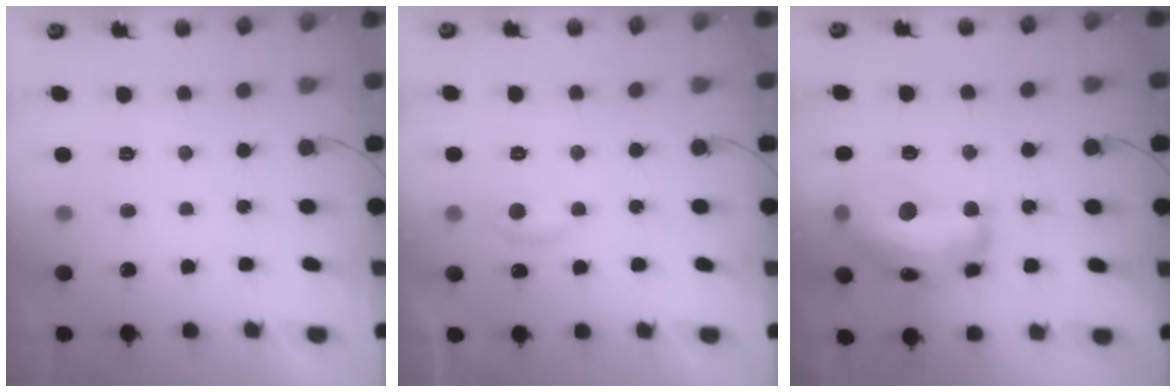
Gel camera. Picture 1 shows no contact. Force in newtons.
{"total": 5.9, "press": 5.9, "slide": 0.6}
{"total": 20.4, "press": 20.3, "slide": 1.2}